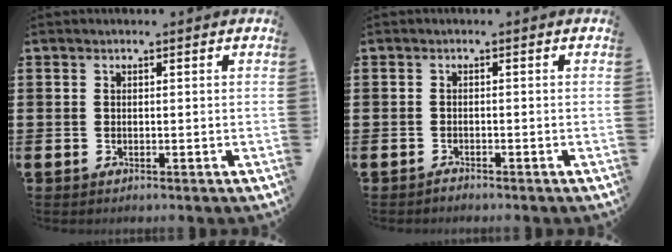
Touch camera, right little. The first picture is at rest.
{"total": 0.7, "force": [-0.7, 0.1, 0.0], "torque": [-0.001, -0.003, -0.013]}